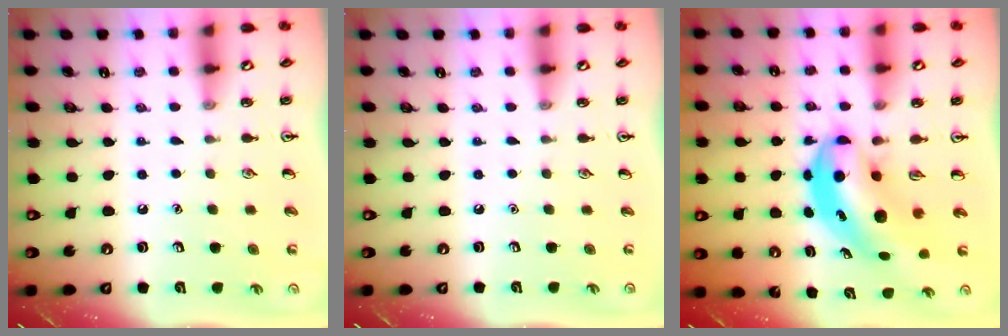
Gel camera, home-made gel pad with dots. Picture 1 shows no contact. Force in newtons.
{"total": 0.0}
{"total": 7.6, "press": 7.4, "slide": 2.0}